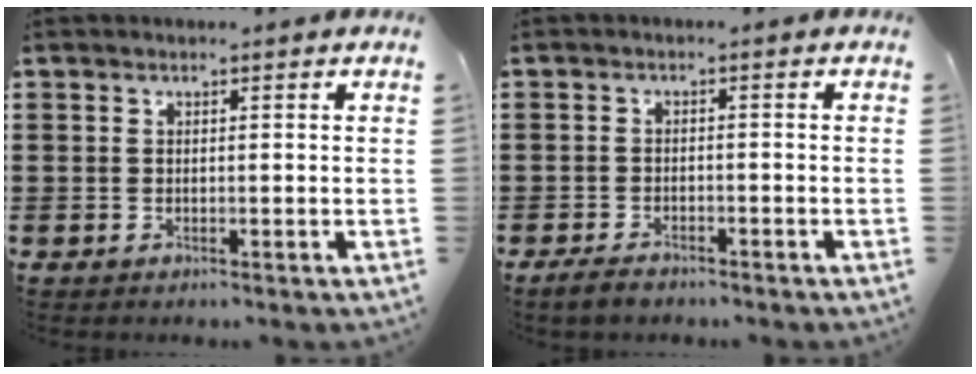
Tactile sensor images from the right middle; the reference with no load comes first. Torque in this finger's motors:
{"motor_torque": [2.03, -0.11, 0.28, 0.06]}